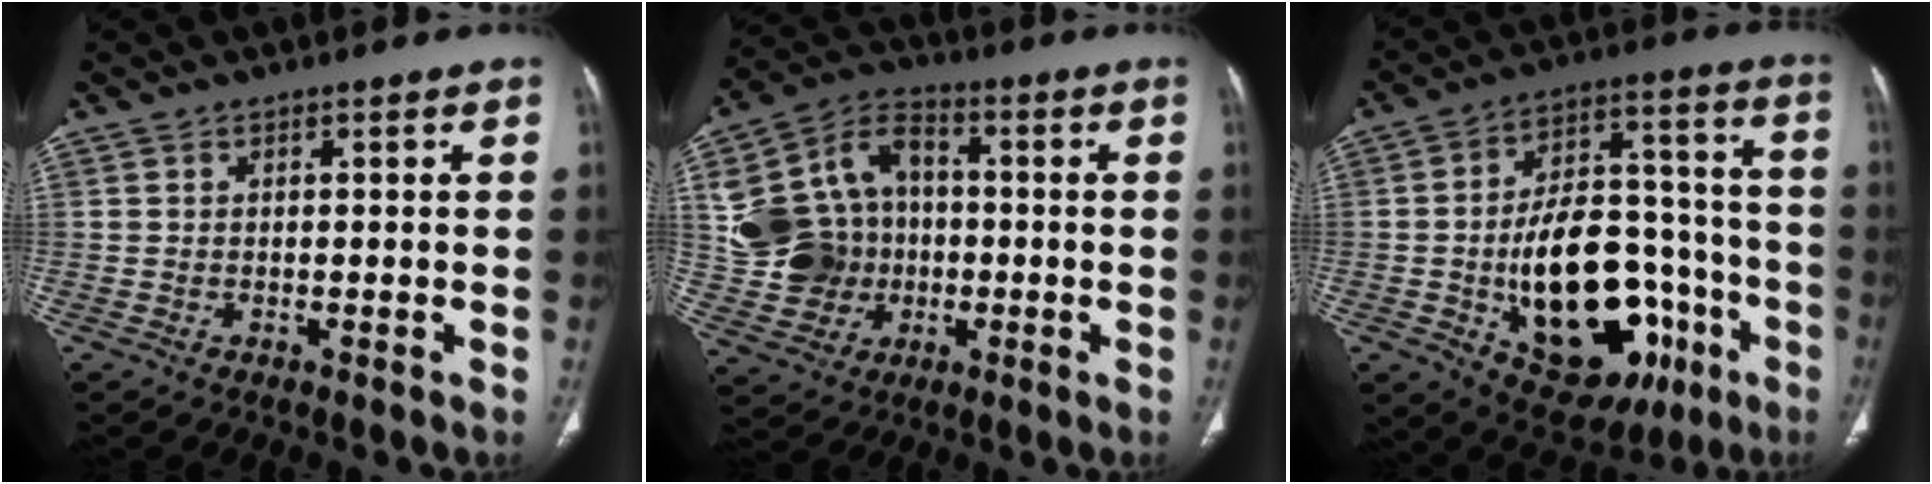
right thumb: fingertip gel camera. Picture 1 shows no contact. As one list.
[{"total": 16.4, "force": [-0.4, 14.0, 8.6], "torque": [-0.141, 0.026, -0.001]}, {"total": 27.0, "force": [-8.5, 15.3, 20.6], "torque": [-0.296, 0.040, -0.107]}]